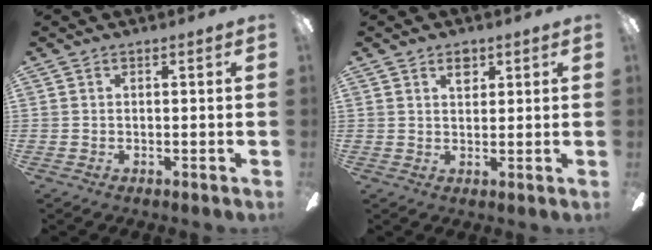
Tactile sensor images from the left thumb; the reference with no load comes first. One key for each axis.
{"total": 3.1, "fx": 2.0, "fy": 1.7, "fz": 1.7, "tx": -0.013, "ty": -0.007, "tz": 0.031}